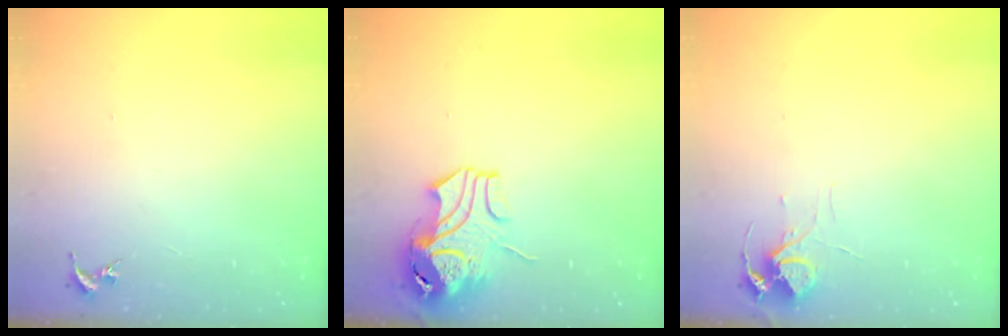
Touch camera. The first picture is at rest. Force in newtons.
{"total": 10.8, "press": 10.7, "slide": 1.3}
{"total": 7.1, "press": 7.1, "slide": 0.5}